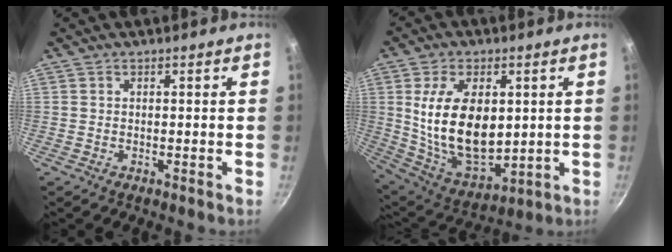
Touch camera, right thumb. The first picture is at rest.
{"total": 18.8, "force": [2.2, 11.4, 14.9], "torque": [-0.238, -0.026, 0.061]}